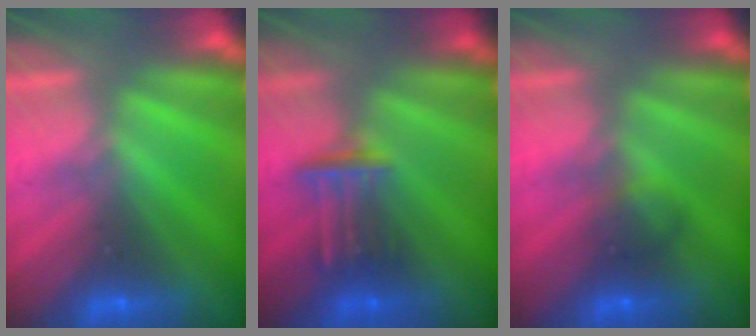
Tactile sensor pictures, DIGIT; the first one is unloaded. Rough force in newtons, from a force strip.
{"total": 3.3}
{"total": 2.2}